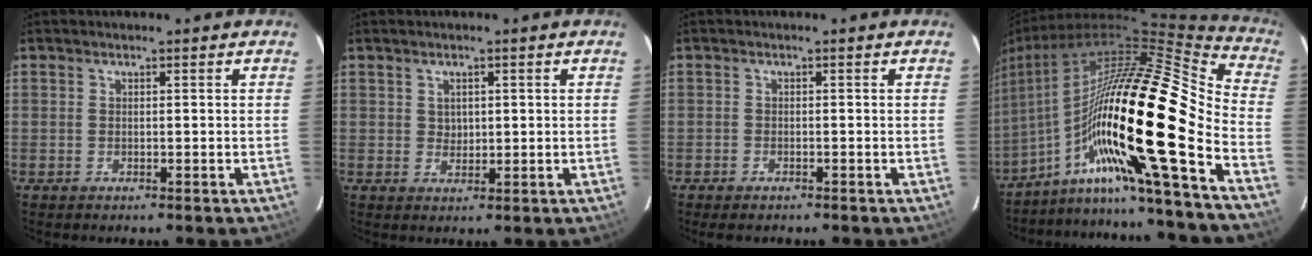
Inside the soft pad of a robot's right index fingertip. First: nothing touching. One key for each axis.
{"total": 2.1, "fx": 0.6, "fy": 1.7, "fz": 1.0, "tx": -0.012, "ty": 0.005, "tz": 0.014}
{"total": 1.9, "fx": -1.6, "fy": 0.6, "fz": 0.8, "tx": -0.025, "ty": -0.003, "tz": -0.030}
{"total": 25.9, "fx": -8.4, "fy": 4.0, "fz": 24.2, "tx": -0.416, "ty": -0.046, "tz": -0.170}